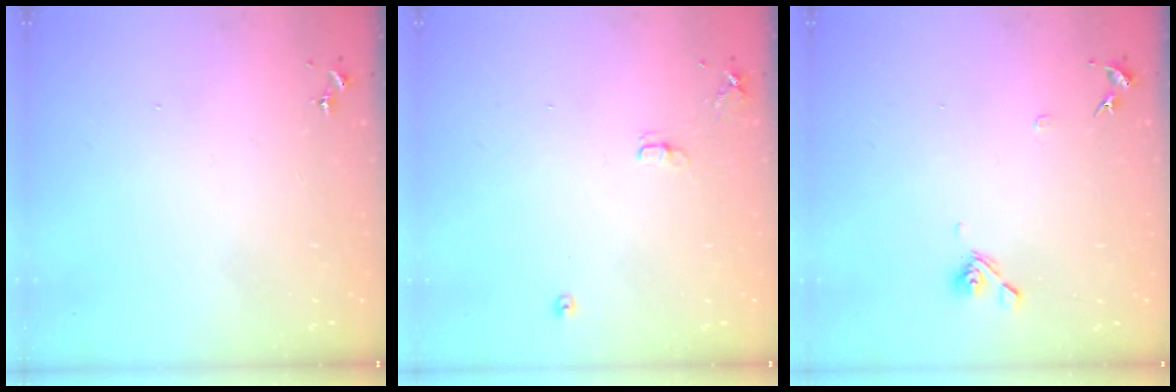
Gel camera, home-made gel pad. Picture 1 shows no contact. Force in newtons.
{"total": 7.2, "press": 7.2, "slide": 0.8}
{"total": 7.5, "press": 7.3, "slide": 1.6}